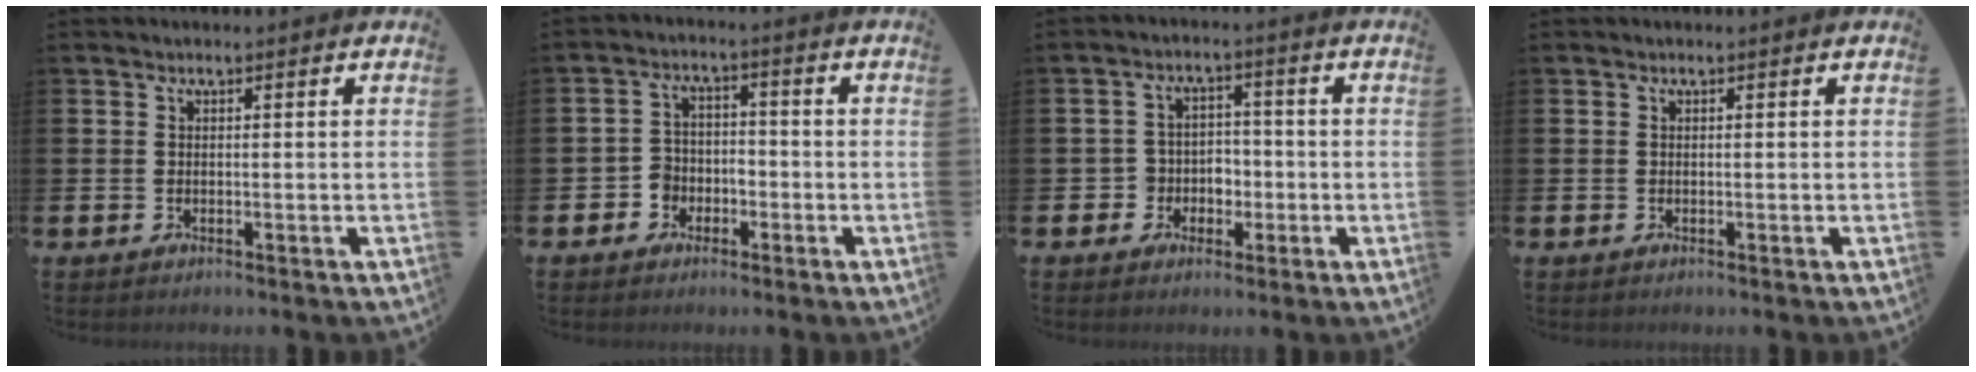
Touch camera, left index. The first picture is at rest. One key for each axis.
{"total": 3.3, "fx": -2.1, "fy": 2.5, "fz": 0.4, "tx": -0.017, "ty": 0.003, "tz": -0.048}
{"total": 3.8, "fx": -1.3, "fy": 3.6, "fz": 0.3, "tx": -0.015, "ty": 0.004, "tz": -0.035}
{"total": 0.0}